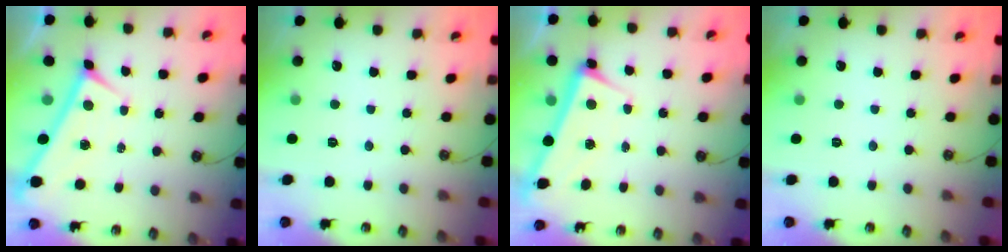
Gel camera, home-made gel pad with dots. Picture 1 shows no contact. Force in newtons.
{"total": 0.0}
{"total": 2.5, "press": 2.4, "slide": 0.9}
{"total": 0.0}